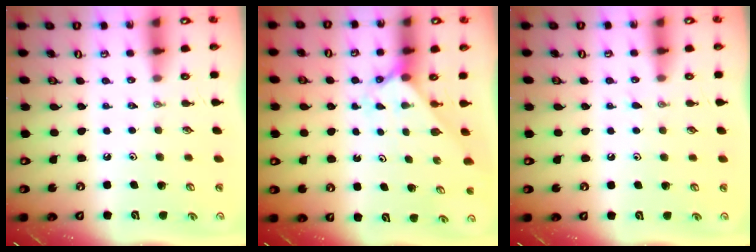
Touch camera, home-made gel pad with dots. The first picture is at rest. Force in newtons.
{"total": 2.0, "press": 1.9, "slide": 0.2}
{"total": 5.4, "press": 5.4, "slide": 0.4}